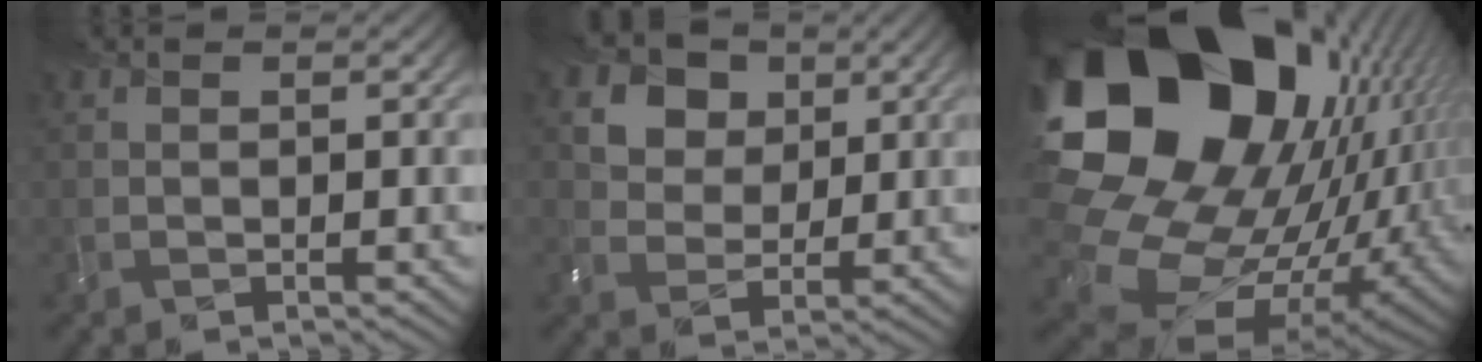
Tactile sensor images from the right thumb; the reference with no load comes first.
{"total": 12.1, "force": [6.6, 8.7, 5.3], "torque": [-0.156, 0.019, 0.119]}
{"total": 23.6, "force": [6.0, 18.1, 13.9], "torque": [-0.320, -0.036, 0.143]}